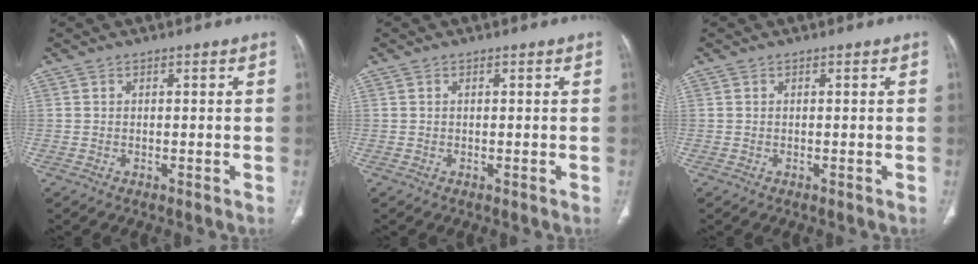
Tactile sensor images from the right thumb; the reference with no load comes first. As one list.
[{"total": 0.0}, {"total": 0.0}]